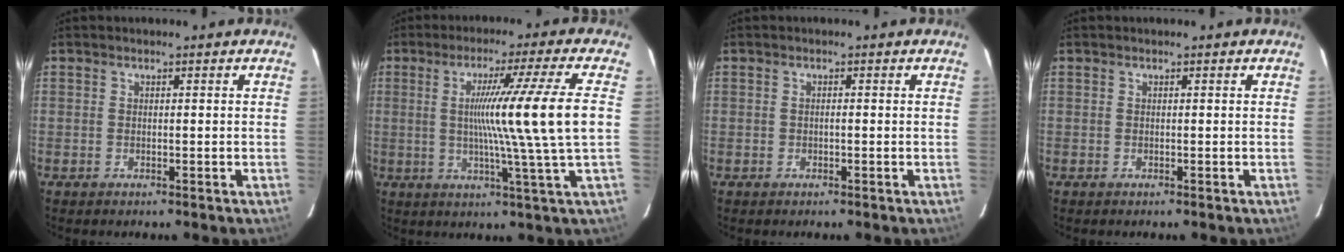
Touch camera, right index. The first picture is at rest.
{"total": 14.6, "force": [1.2, -3.3, 14.1], "torque": [-0.222, -0.010, 0.018]}
{"total": 0.6, "force": [-0.1, 0.2, 0.5], "torque": [-0.012, 0.000, -0.001]}
{"total": 0.0}